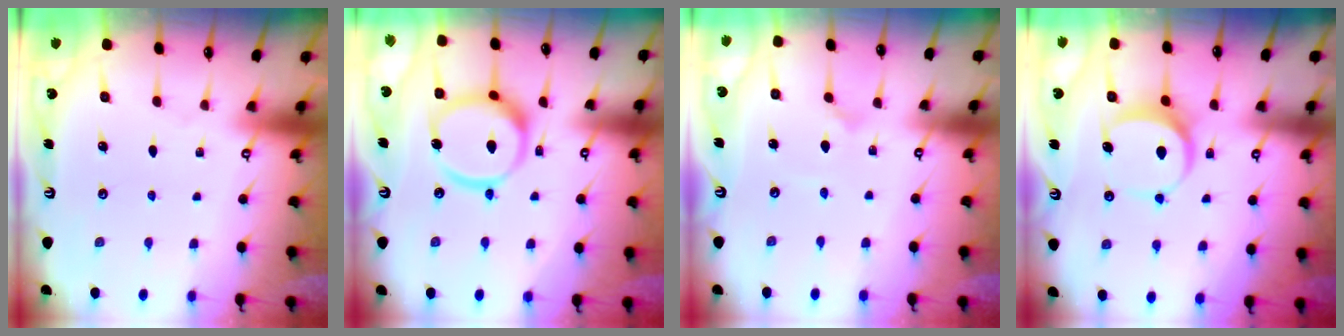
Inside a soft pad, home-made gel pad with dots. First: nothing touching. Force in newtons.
{"total": 16.6, "press": 16.5, "slide": 1.7}
{"total": 2.5, "press": 2.5, "slide": 0.3}
{"total": 7.0, "press": 7.0, "slide": 0.6}